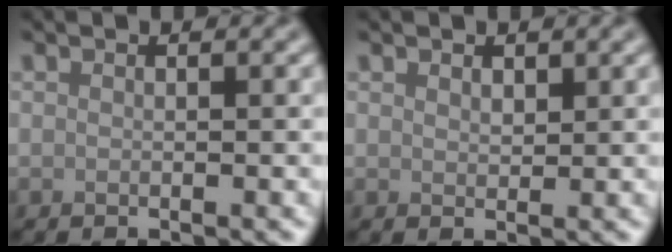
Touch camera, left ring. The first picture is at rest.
{"total": 1.0, "force": [0.8, 0.5, 0.3], "torque": [-0.006, -0.002, 0.015]}